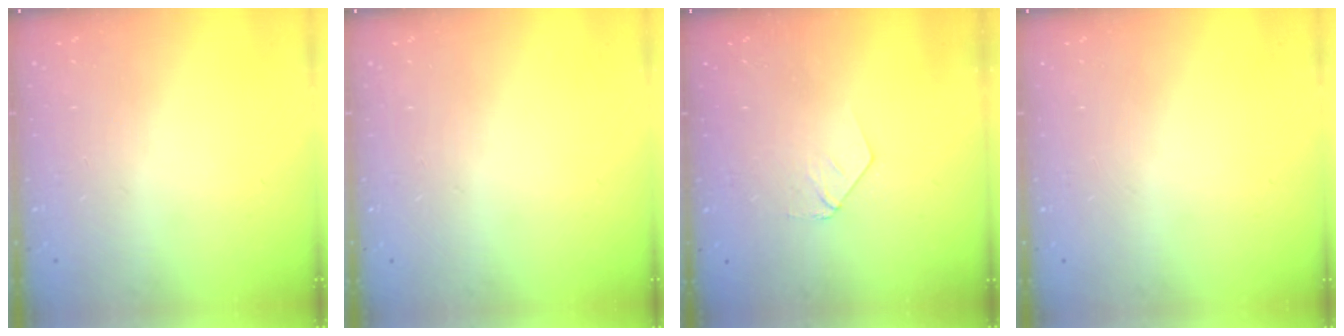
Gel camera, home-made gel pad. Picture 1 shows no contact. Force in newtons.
{"total": 0.0}
{"total": 3.4, "press": 3.4, "slide": 0.2}
{"total": 0.0}